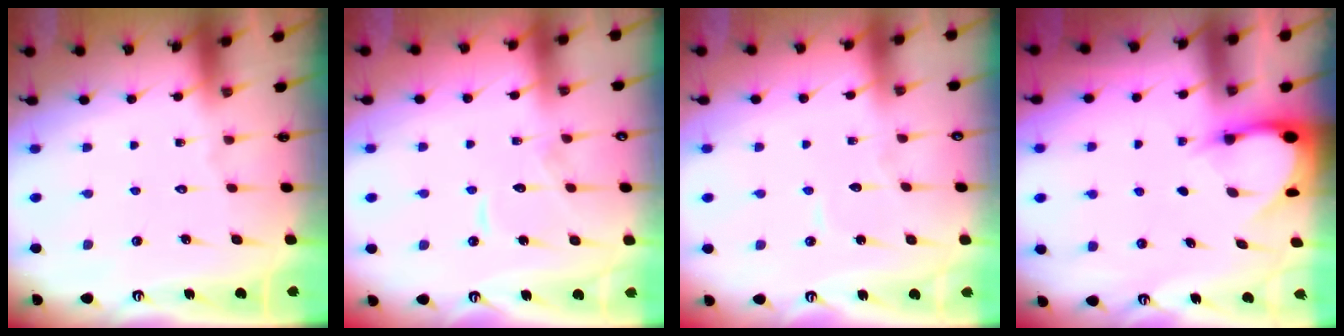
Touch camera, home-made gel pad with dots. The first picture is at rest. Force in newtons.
{"total": 7.1, "press": 7.1, "slide": 0.7}
{"total": 3.9, "press": 3.9, "slide": 0.3}
{"total": 3.1, "press": 3.1, "slide": 0.1}